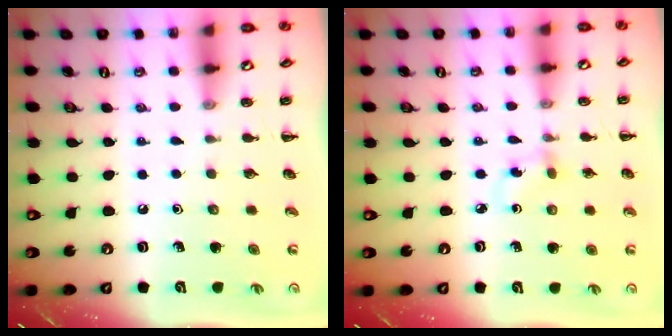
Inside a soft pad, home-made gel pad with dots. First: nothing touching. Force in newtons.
{"total": 2.8, "press": 2.5, "slide": 1.2}